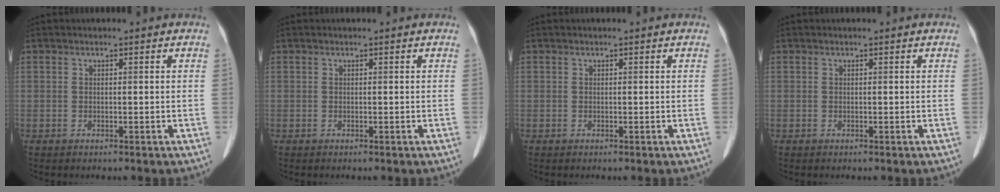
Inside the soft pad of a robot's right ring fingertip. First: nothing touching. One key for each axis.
{"total": 0.0}
{"total": 0.0}
{"total": 0.0}